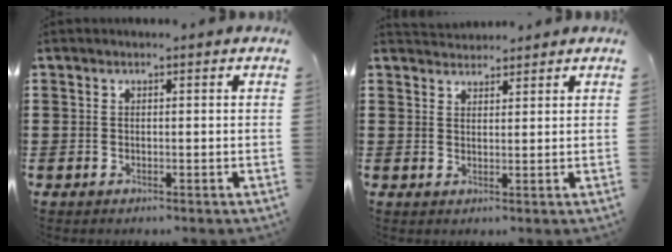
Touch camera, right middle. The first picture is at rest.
{"total": 2.4, "force": [2.3, 0.6, -0.2], "torque": [-0.003, 0.000, 0.046]}